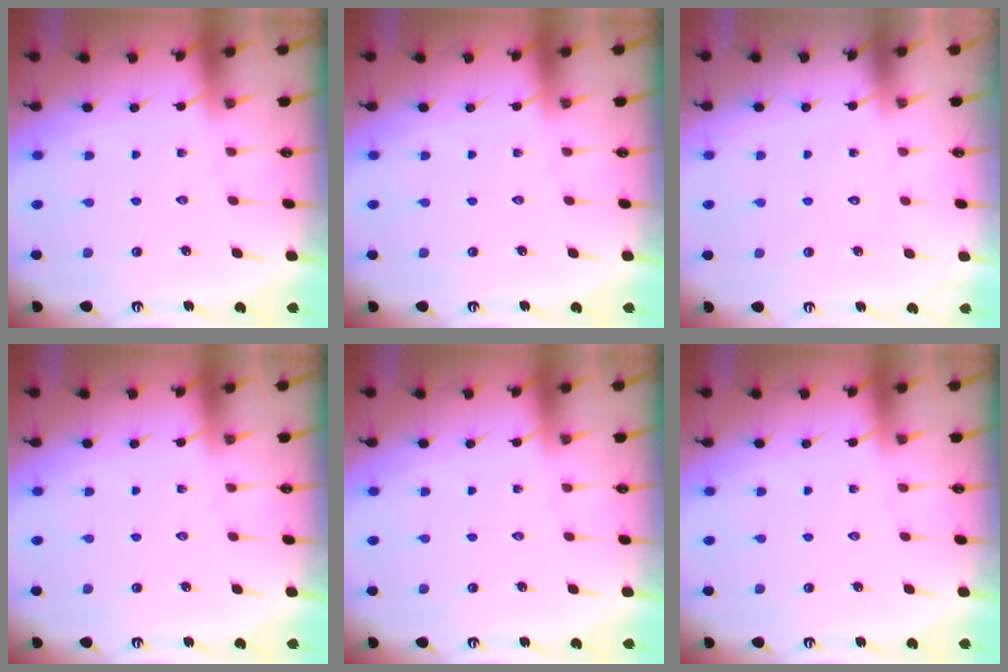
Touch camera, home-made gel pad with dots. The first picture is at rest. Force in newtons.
{"total": 0.0}
{"total": 1.6, "press": 1.6, "slide": 0.1}
{"total": 0.0}
{"total": 0.0}
{"total": 0.0}